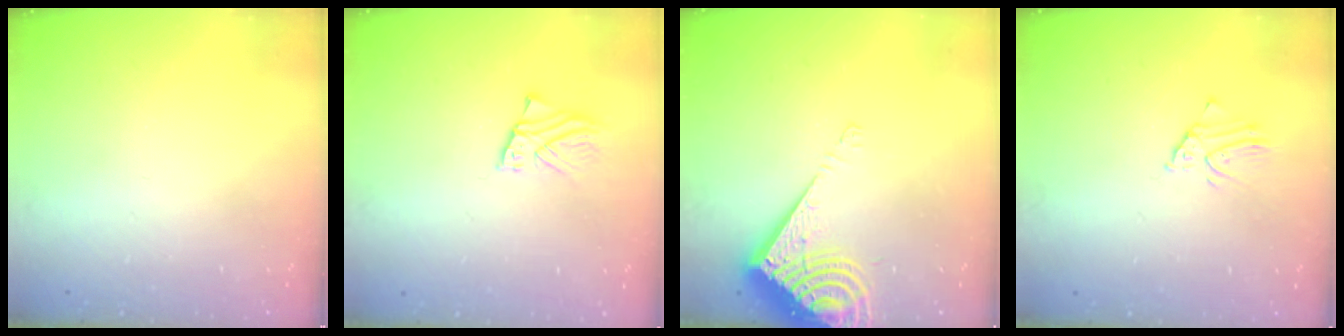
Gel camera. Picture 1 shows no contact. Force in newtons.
{"total": 1.8, "press": 1.8, "slide": 0.1}
{"total": 11.7, "press": 11.6, "slide": 1.5}
{"total": 2.5, "press": 2.5, "slide": 0.2}